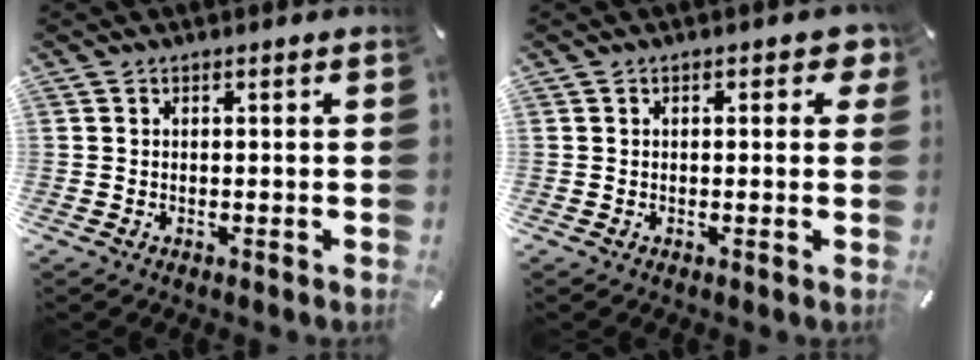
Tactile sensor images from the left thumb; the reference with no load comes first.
{"total": 2.6, "force": [0.5, 1.4, 2.1], "torque": [-0.019, -0.002, 0.002]}